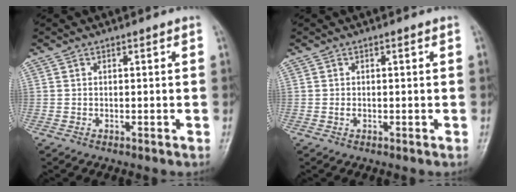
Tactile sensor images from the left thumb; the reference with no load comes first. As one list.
[{"total": 0.9, "force": [0.0, 0.4, 0.7], "torque": [-0.010, 0.003, 0.001]}]